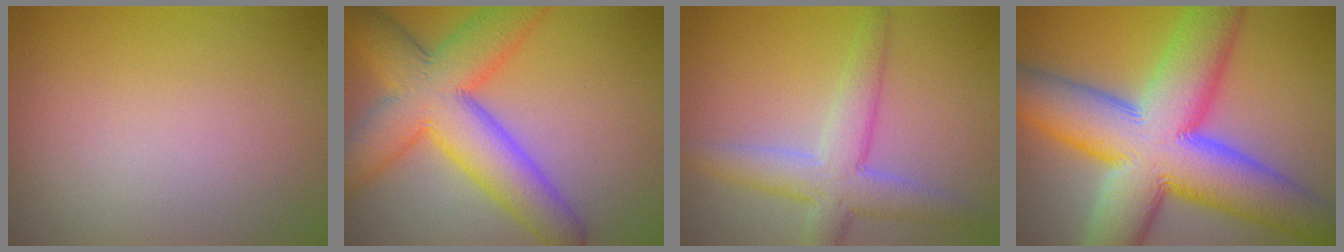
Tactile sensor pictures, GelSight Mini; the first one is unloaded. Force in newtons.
{"total": 9.6, "press": 9.6, "slide": 0.4}
{"total": 4.8, "press": 4.8, "slide": 0.1}
{"total": 15.7, "press": 15.7, "slide": 0.4}